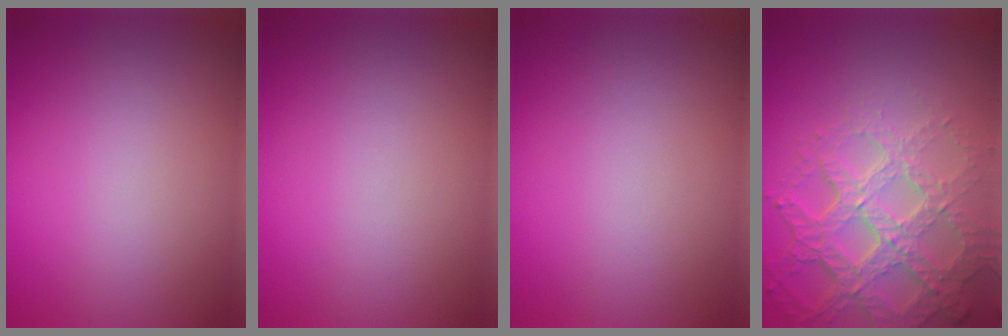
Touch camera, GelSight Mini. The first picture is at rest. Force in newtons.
{"total": 0.0}
{"total": 0.0}
{"total": 7.4, "press": 5.2, "slide": 5.2}